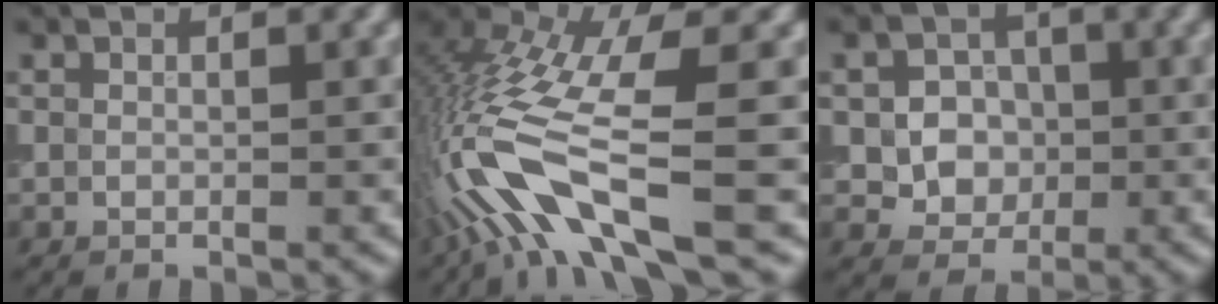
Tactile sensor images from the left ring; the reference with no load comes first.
{"total": 10.3, "force": [-3.7, 2.7, 9.2], "torque": [-0.194, 0.010, -0.074]}
{"total": 4.8, "force": [-0.4, 4.2, 2.2], "torque": [-0.018, 0.000, -0.022]}